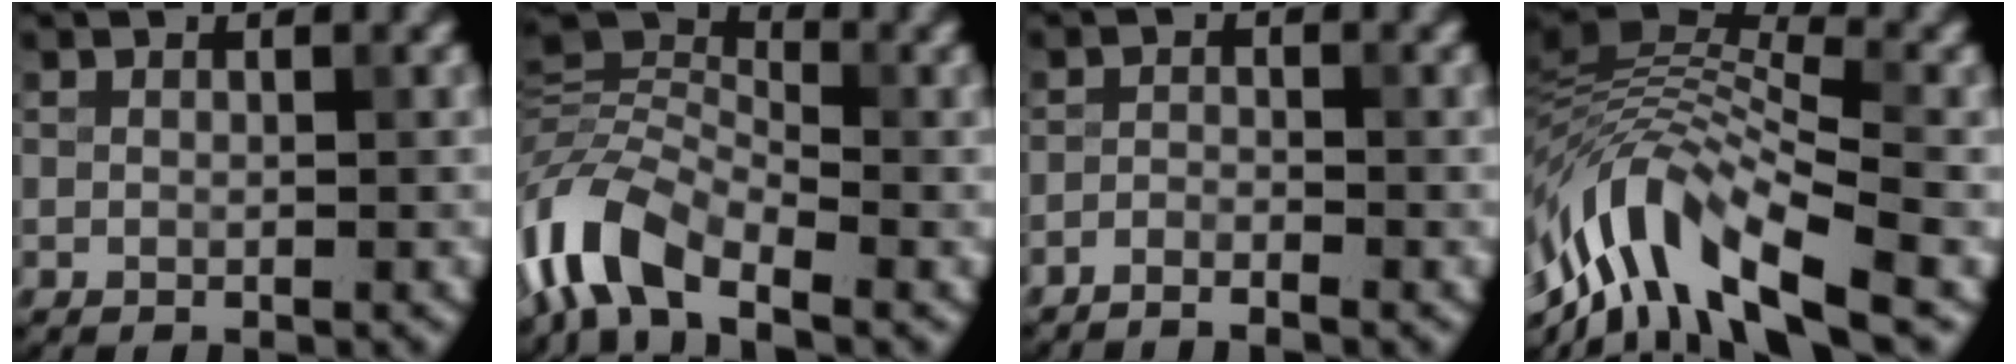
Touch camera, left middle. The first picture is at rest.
{"total": 7.7, "force": [-4.6, 3.4, 5.0], "torque": [-0.113, 0.016, -0.102]}
{"total": 2.0, "force": [-2.0, -0.3, -0.2], "torque": [-0.005, -0.001, -0.030]}
{"total": 11.3, "force": [-5.5, 3.6, 9.2], "torque": [-0.179, 0.026, -0.089]}